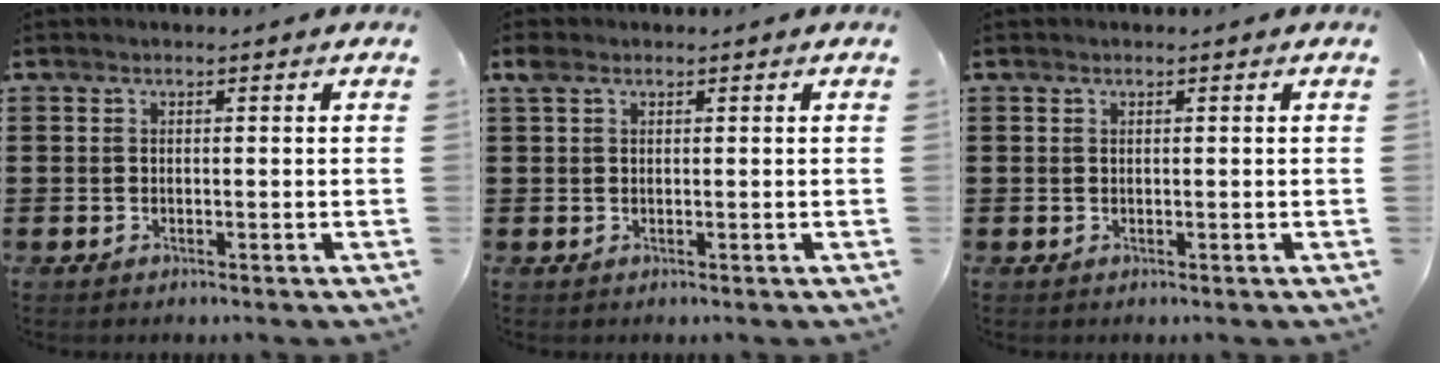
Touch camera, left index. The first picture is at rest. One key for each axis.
{"total": 1.1, "fx": 0.5, "fy": 0.7, "fz": 0.7, "tx": -0.017, "ty": 0.005, "tz": 0.008}
{"total": 0.0}